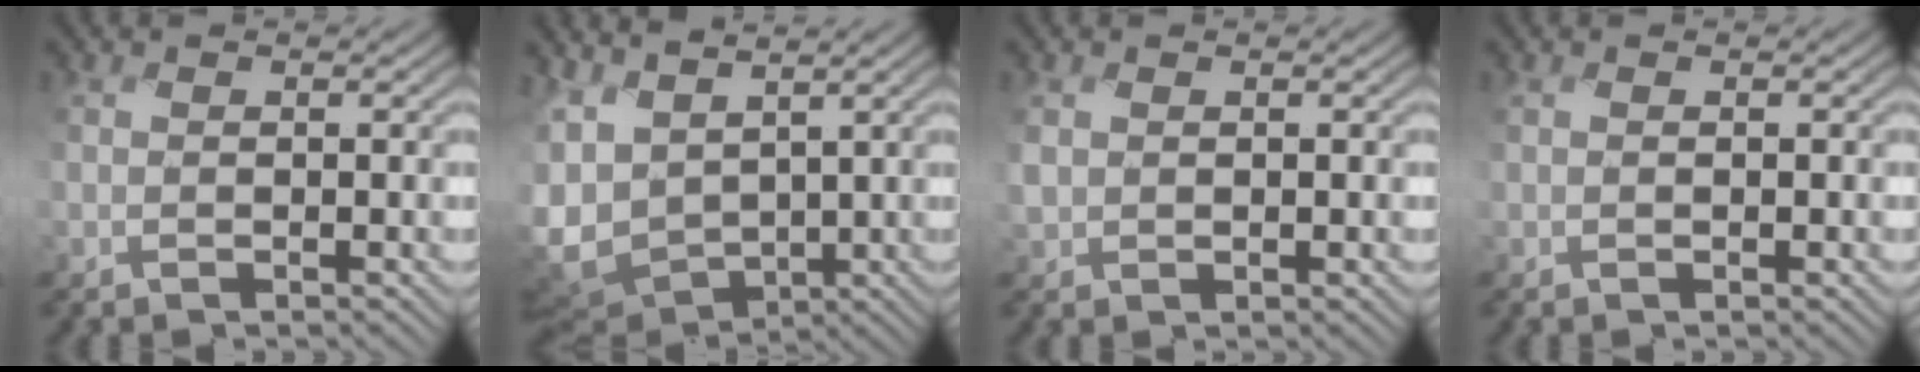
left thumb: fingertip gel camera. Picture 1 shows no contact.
{"total": 7.3, "force": [-1.2, 5.3, 5.0], "torque": [-0.157, -0.023, -0.016]}
{"total": 2.0, "force": [0.4, 1.4, 1.3], "torque": [-0.035, -0.004, 0.010]}
{"total": 0.7, "force": [0.0, 0.1, 0.6], "torque": [-0.012, 0.000, 0.001]}